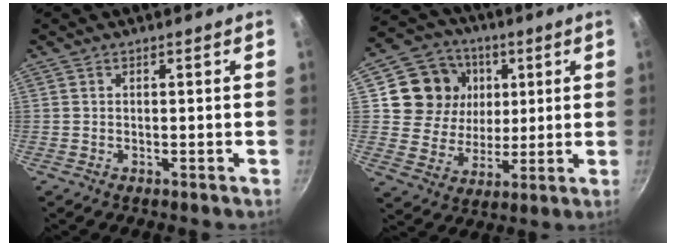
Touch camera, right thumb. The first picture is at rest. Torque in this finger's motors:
{"motor_torque": [-0.06, 2.31, 0.31, -0.20, 0.02]}